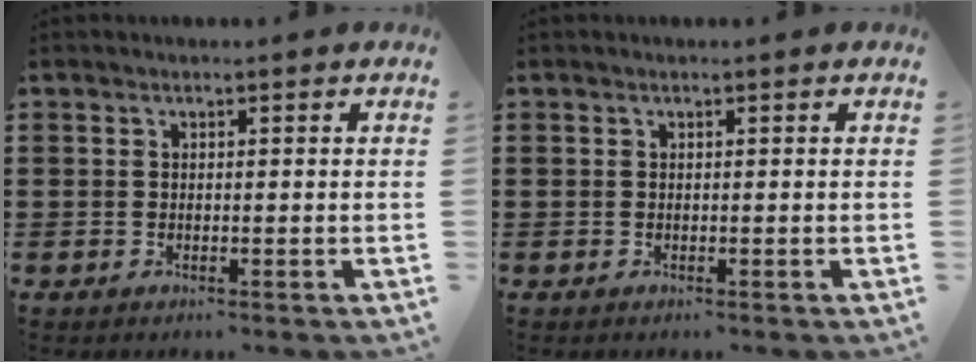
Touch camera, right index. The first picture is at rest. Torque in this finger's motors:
{"motor_torque": [0.55, 0.58, 0.00, 0.02]}